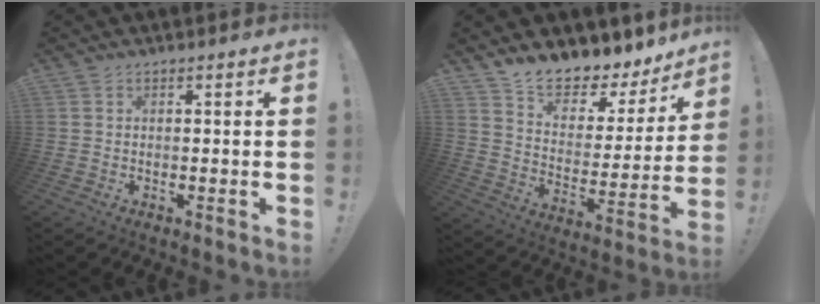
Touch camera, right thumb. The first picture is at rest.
{"total": 9.9, "force": [9.2, 2.7, 2.4], "torque": [-0.048, -0.091, 0.159]}